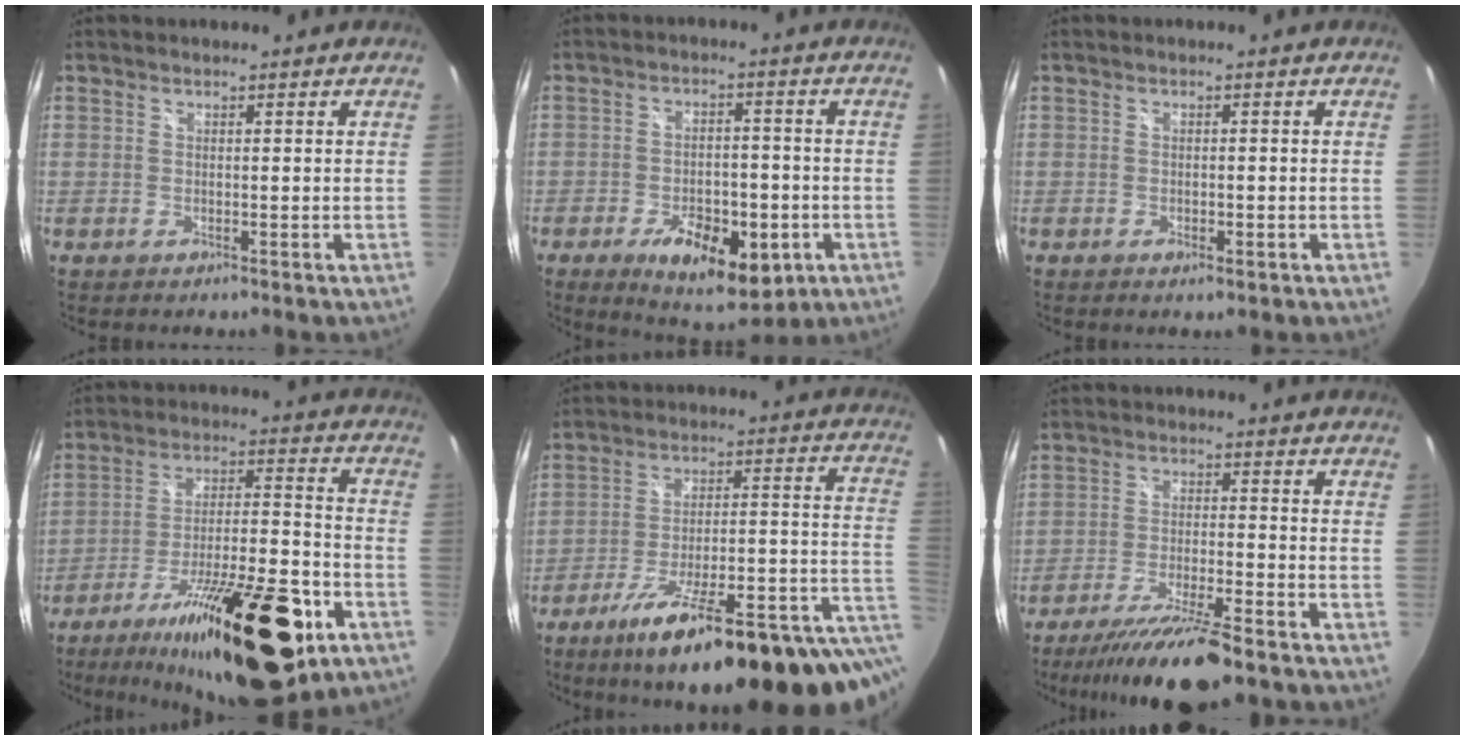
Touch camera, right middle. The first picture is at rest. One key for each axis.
{"total": 14.4, "fx": -6.6, "fy": 6.9, "fz": 10.7, "tx": -0.190, "ty": -0.014, "tz": -0.083}
{"total": 1.9, "fx": -0.9, "fy": 0.9, "fz": 1.4, "tx": -0.023, "ty": -0.004, "tz": -0.014}
{"total": 27.1, "fx": -15.9, "fy": 8.8, "fz": 20.2, "tx": -0.330, "ty": -0.019, "tz": -0.240}
{"total": 25.3, "fx": -9.7, "fy": 5.5, "fz": 22.7, "tx": -0.316, "ty": -0.031, "tz": -0.138}
{"total": 13.9, "fx": -11.3, "fy": 1.1, "fz": 7.9, "tx": -0.163, "ty": -0.019, "tz": -0.193}